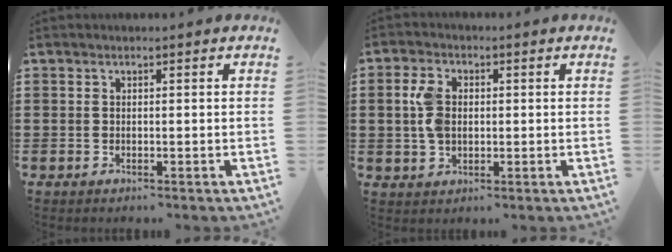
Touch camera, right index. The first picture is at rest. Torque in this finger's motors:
{"motor_torque": [0.99, 0.51, 0.18, 0.11]}